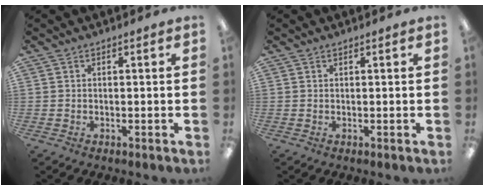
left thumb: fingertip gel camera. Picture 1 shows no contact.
{"total": 0.8, "force": [0.4, 0.1, 0.6], "torque": [-0.013, 0.000, 0.008]}